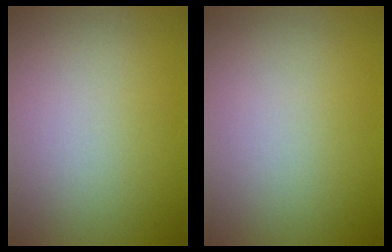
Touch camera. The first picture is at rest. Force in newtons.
{"total": 0.0}